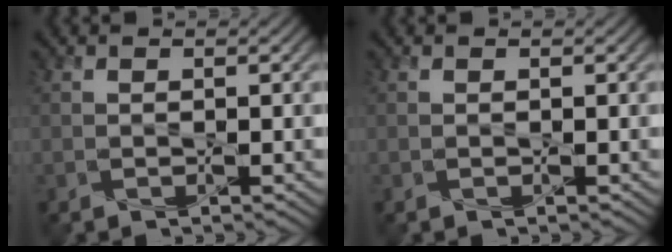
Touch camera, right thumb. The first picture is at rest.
{"total": 0.0}